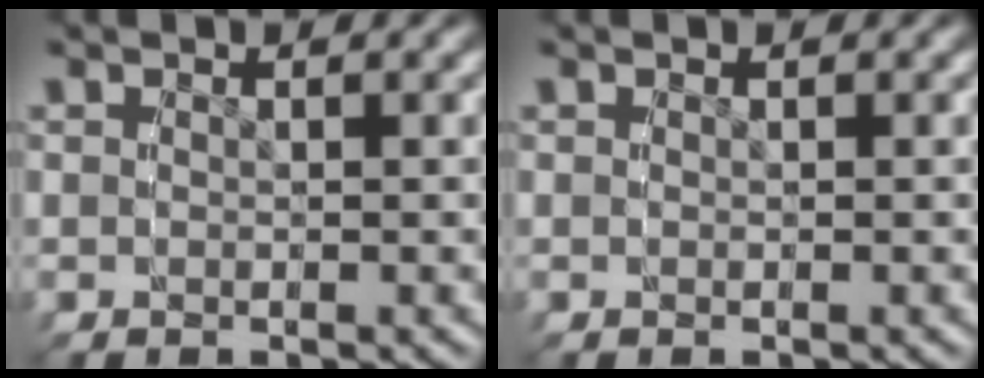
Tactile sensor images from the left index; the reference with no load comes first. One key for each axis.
{"total": 0.0}